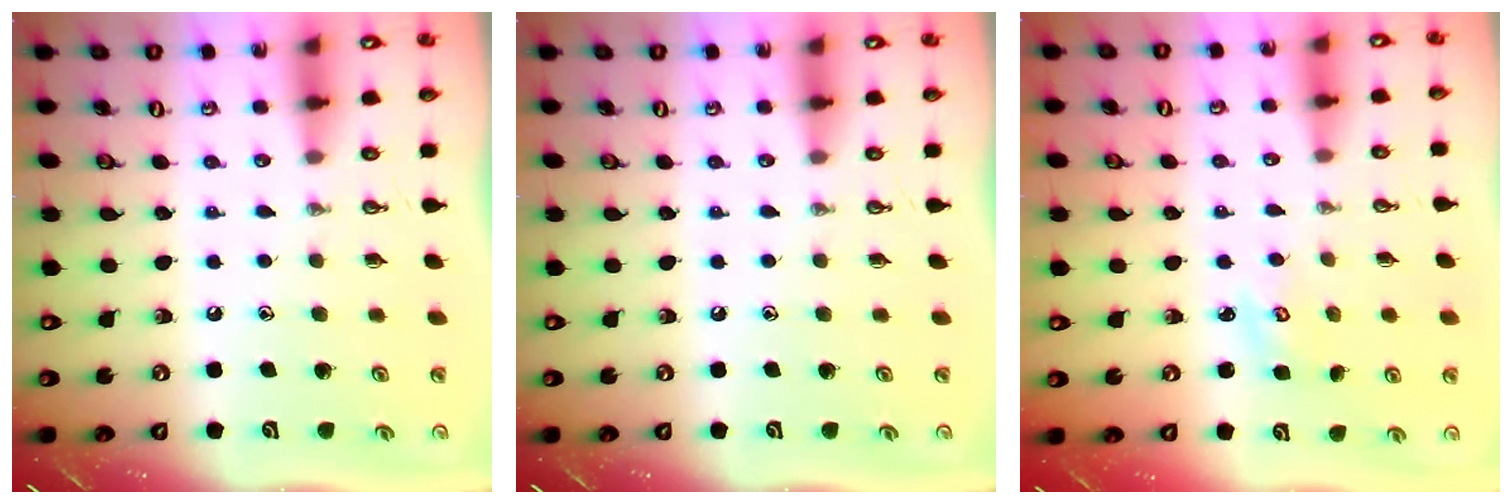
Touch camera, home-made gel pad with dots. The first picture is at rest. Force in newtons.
{"total": 0.0}
{"total": 2.3, "press": 2.3, "slide": 0.2}